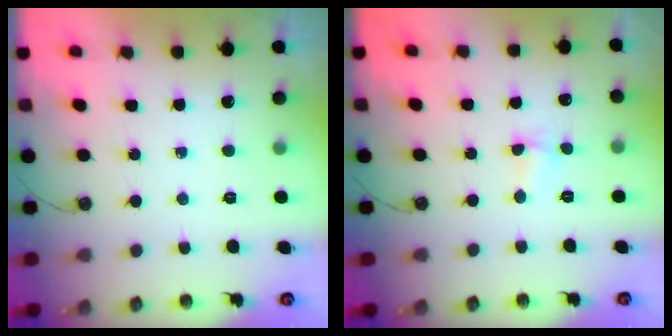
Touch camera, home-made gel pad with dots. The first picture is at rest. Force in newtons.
{"total": 2.6, "press": 2.5, "slide": 0.5}